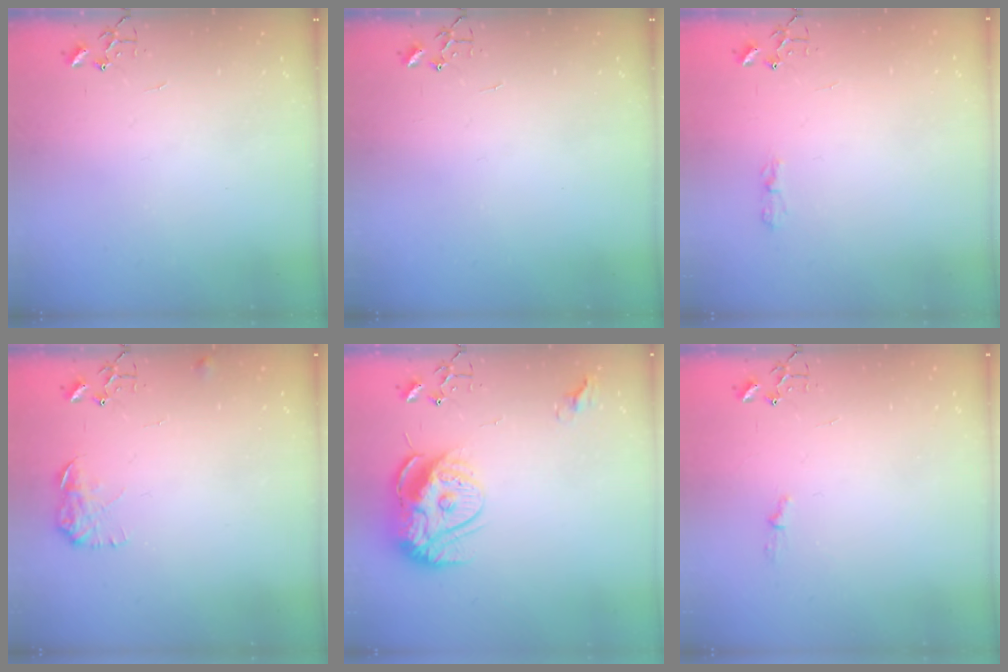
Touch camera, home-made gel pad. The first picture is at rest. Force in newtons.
{"total": 0.0}
{"total": 3.1, "press": 3.1, "slide": 0.6}
{"total": 8.2, "press": 8.2, "slide": 0.4}
{"total": 15.6, "press": 15.6, "slide": 1.3}
{"total": 3.8, "press": 3.7, "slide": 0.5}